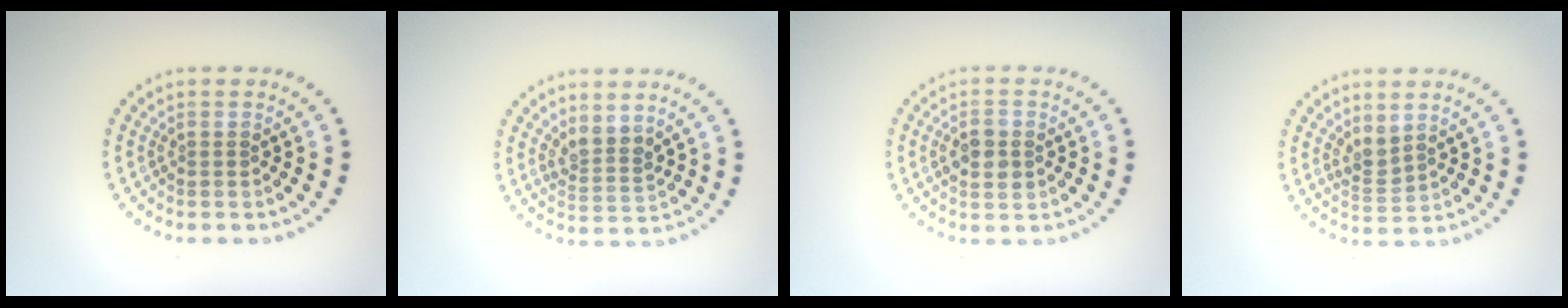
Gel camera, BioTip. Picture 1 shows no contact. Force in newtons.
{"total": 2.3, "press": 1.7, "slide": 1.5}
{"total": 2.6, "press": 2.6, "slide": 0.0}
{"total": 1.7, "press": 1.4, "slide": 0.9}